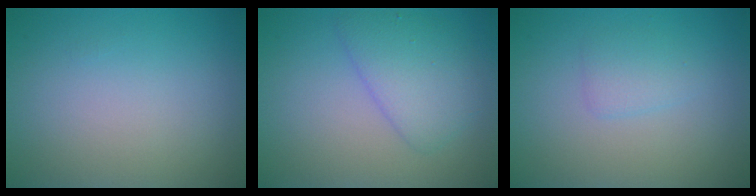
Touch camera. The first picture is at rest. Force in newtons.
{"total": 3.6, "press": 3.6, "slide": 0.2}
{"total": 1.5, "press": 1.5, "slide": 0.1}